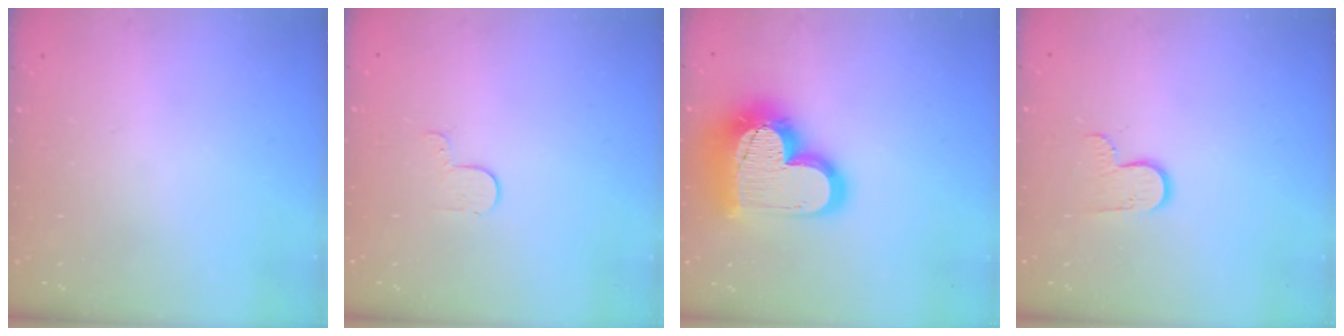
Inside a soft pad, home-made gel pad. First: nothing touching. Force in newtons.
{"total": 2.9, "press": 2.9, "slide": 0.3}
{"total": 24.6, "press": 24.5, "slide": 1.8}
{"total": 6.7, "press": 6.7, "slide": 0.5}